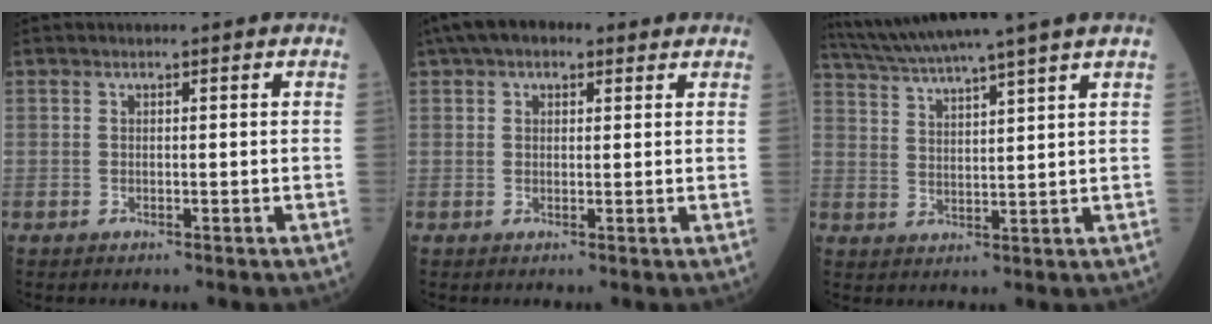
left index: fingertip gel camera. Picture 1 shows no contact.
{"total": 6.7, "force": [4.2, 3.3, 4.0], "torque": [-0.069, 0.042, 0.065]}
{"total": 11.6, "force": [10.0, -2.3, 5.4], "torque": [-0.097, 0.010, 0.162]}